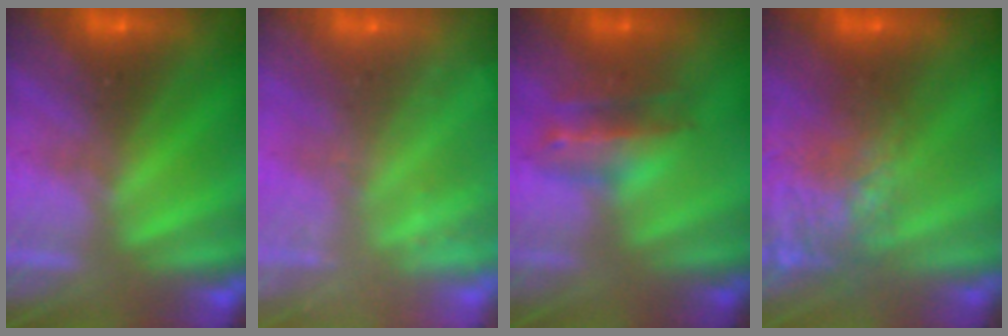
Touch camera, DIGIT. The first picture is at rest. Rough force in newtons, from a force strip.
{"total": 2.4}
{"total": 2.7}
{"total": 7.4}